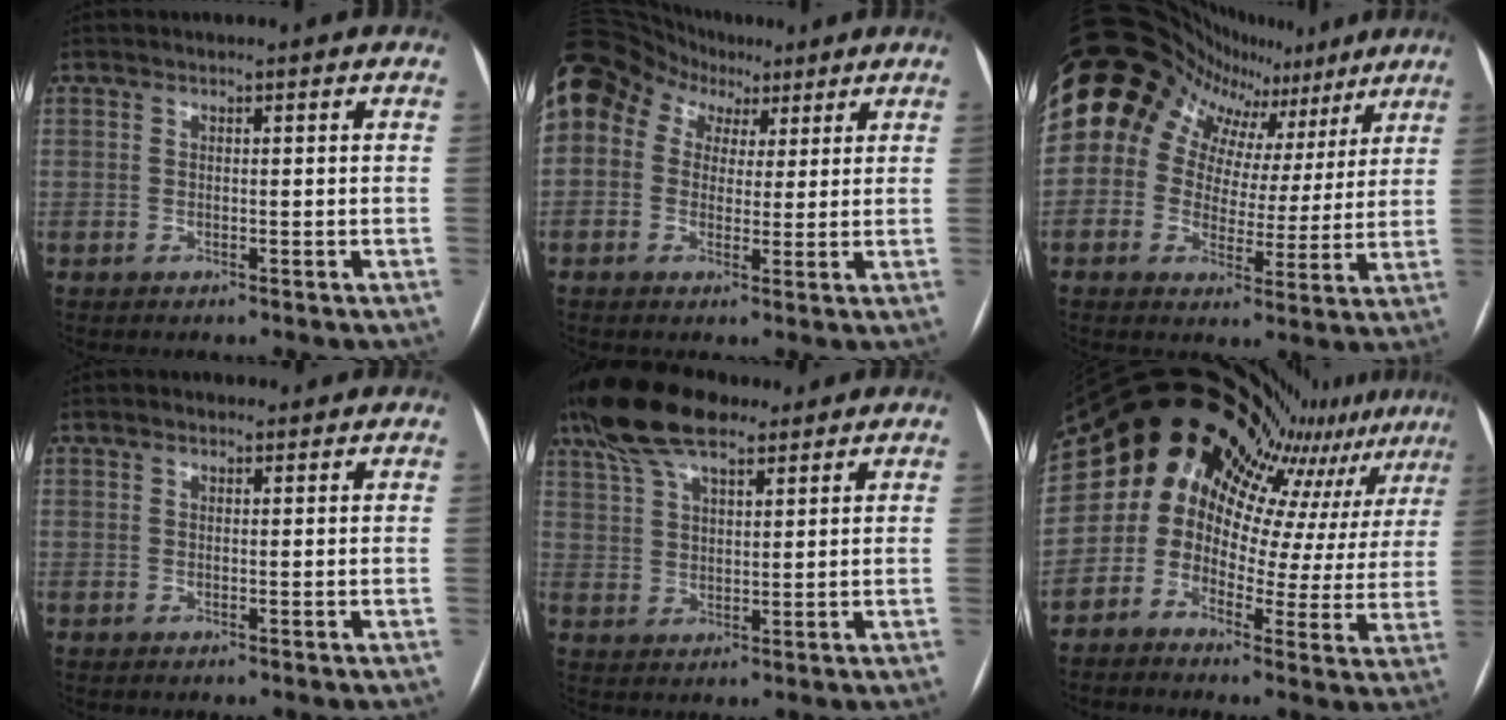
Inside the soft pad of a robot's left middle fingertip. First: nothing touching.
{"total": 18.1, "force": [8.2, 13.9, 8.1], "torque": [-0.223, 0.100, 0.153]}
{"total": 19.0, "force": [11.1, 13.3, 7.8], "torque": [-0.144, 0.075, 0.154]}
{"total": 1.8, "force": [1.5, 0.8, 0.7], "torque": [-0.017, 0.020, 0.022]}
{"total": 11.2, "force": [8.4, 3.5, 6.4], "torque": [-0.133, 0.034, 0.155]}
{"total": 14.8, "force": [13.4, 4.5, 4.6], "torque": [-0.058, -0.014, 0.141]}